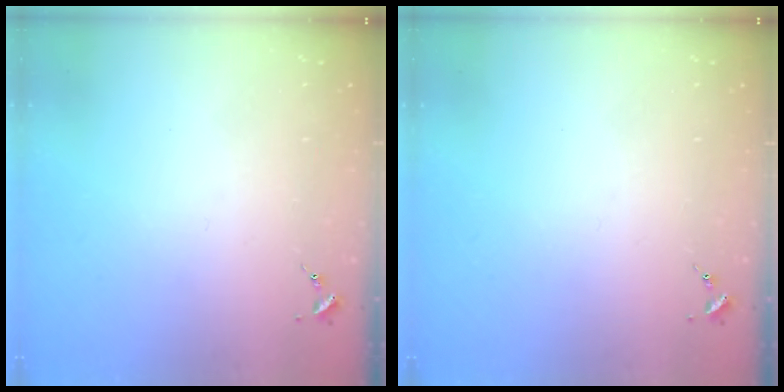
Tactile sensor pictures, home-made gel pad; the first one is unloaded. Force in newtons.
{"total": 0.0}